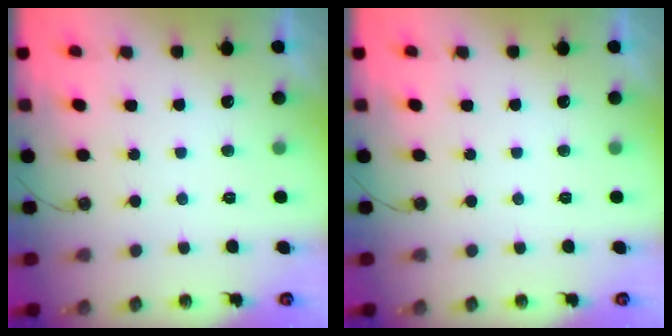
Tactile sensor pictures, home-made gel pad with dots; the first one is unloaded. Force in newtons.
{"total": 0.0}